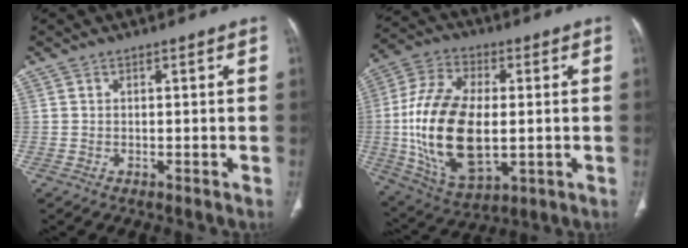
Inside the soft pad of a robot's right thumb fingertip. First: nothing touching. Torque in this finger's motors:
{"motor_torque": [1.02, 3.99, 2.28, -0.18, 0.39]}